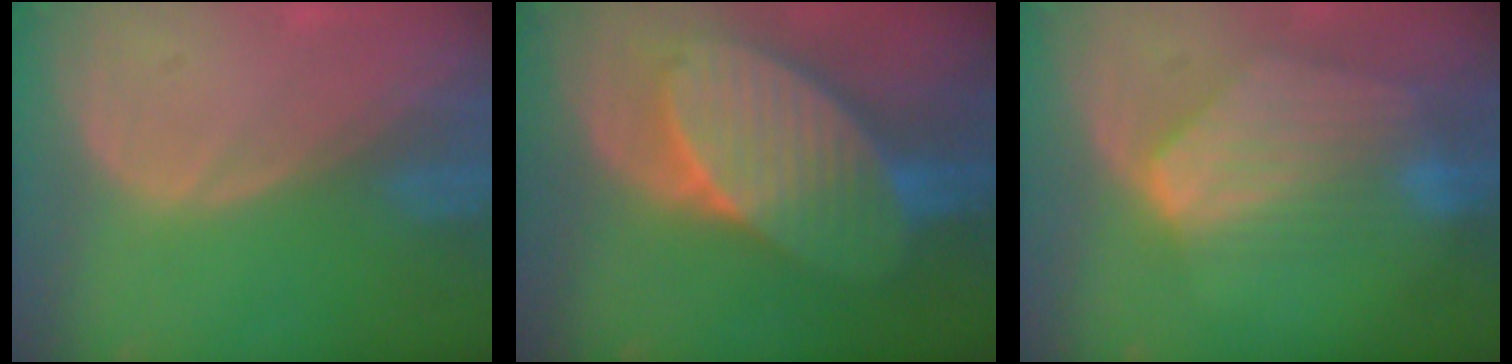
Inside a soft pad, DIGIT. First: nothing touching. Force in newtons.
{"total": 10.9, "press": 10.9, "slide": 0.7}
{"total": 8.4, "press": 7.6, "slide": 3.5}